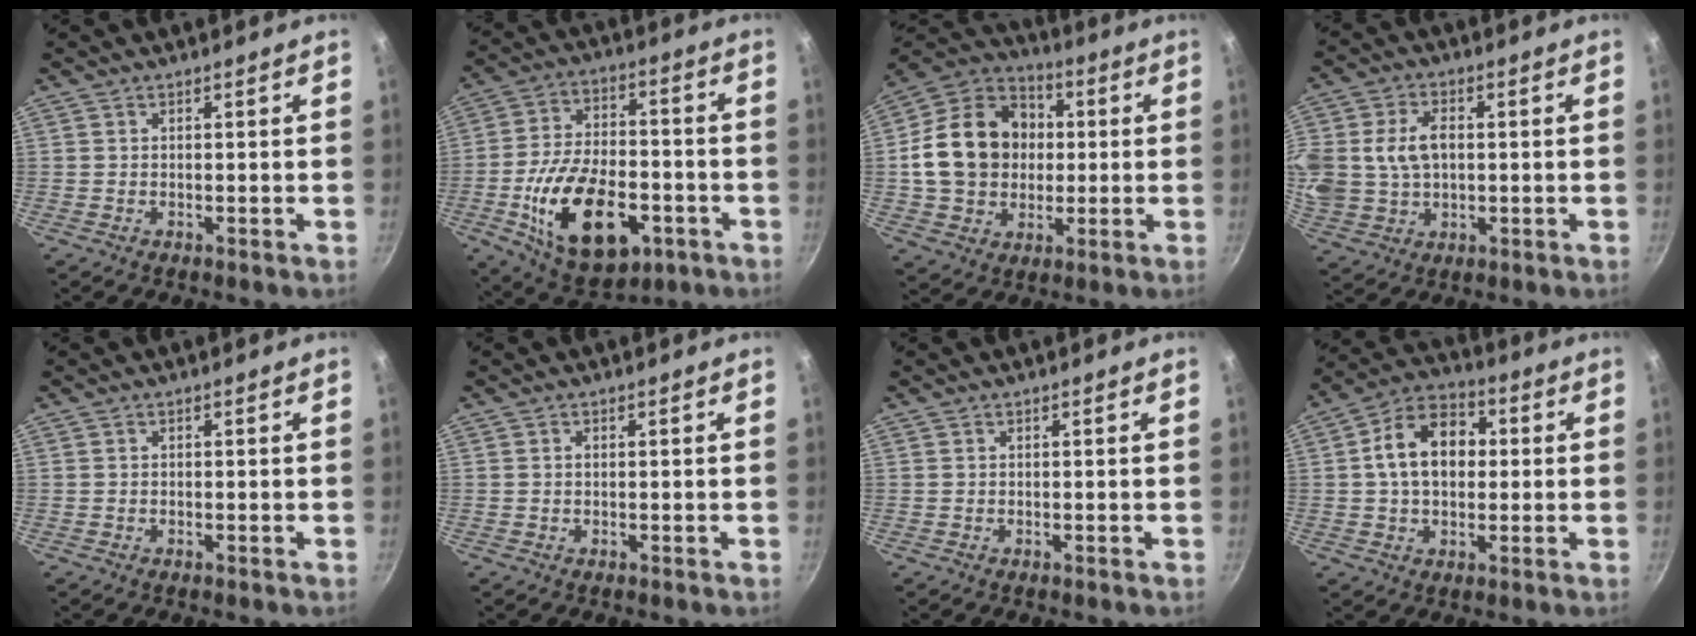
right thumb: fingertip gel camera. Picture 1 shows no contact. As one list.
[{"total": 21.0, "force": [-6.8, 11.9, 15.9], "torque": [-0.258, 0.027, -0.101]}, {"total": 19.2, "force": [1.0, 15.6, 11.1], "torque": [-0.163, 0.028, 0.014]}, {"total": 16.4, "force": [1.8, 12.3, 10.7], "torque": [-0.234, 0.029, 0.039]}, {"total": 0.0}, {"total": 0.7, "force": [0.1, 0.5, 0.5], "torque": [-0.007, 0.003, 0.001]}, {"total": 0.0}, {"total": 11.5, "force": [1.1, 8.1, 8.0], "torque": [-0.098, 0.027, 0.001]}]